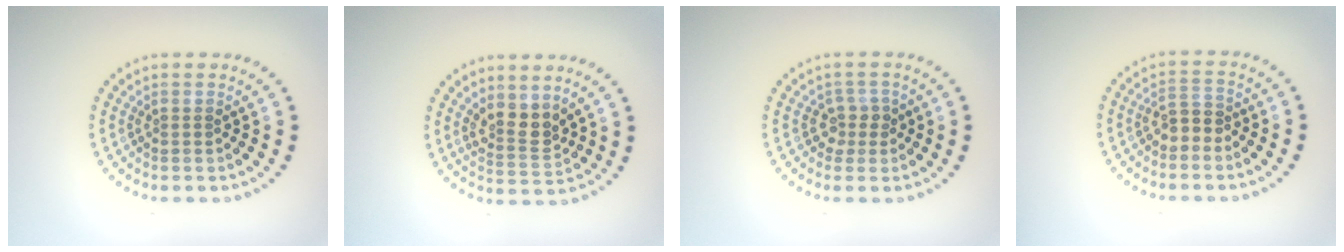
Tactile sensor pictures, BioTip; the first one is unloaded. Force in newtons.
{"total": 2.8, "press": 2.4, "slide": 1.3}
{"total": 1.7, "press": 1.3, "slide": 1.1}
{"total": 2.0, "press": 1.8, "slide": 0.9}